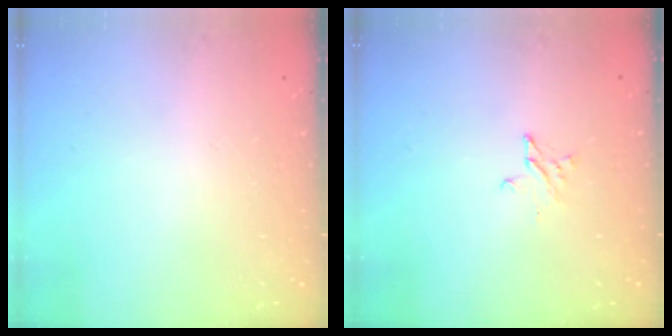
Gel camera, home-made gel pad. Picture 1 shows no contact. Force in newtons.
{"total": 2.2, "press": 2.2, "slide": 0.2}